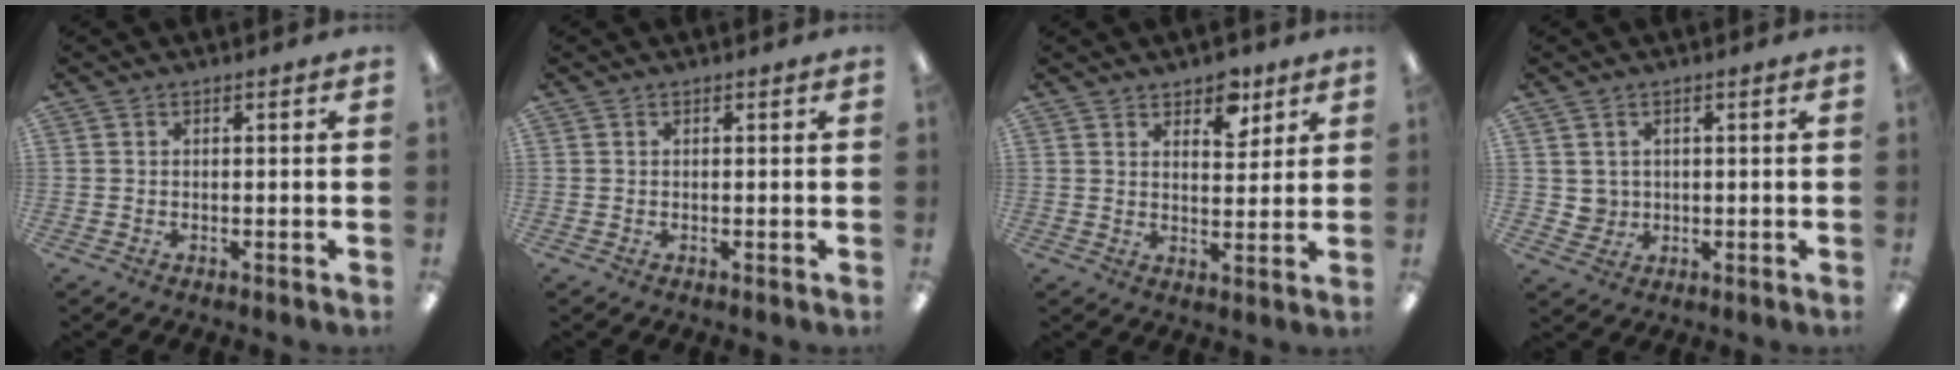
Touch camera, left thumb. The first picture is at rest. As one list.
[{"total": 0.0}, {"total": 6.5, "force": [5.0, 3.4, 2.6], "torque": [-0.016, -0.028, 0.083]}, {"total": 3.1, "force": [1.3, 2.8, 0.0], "torque": [-0.002, -0.001, 0.025]}]